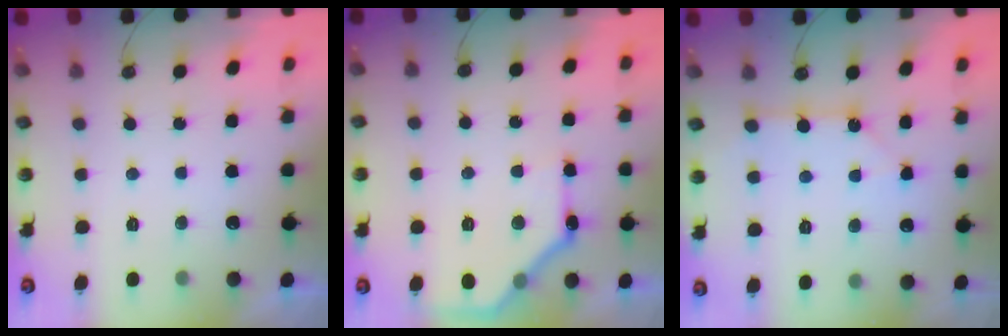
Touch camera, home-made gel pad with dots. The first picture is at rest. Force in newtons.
{"total": 13.8, "press": 13.8, "slide": 0.2}
{"total": 2.8, "press": 2.8, "slide": 0.1}